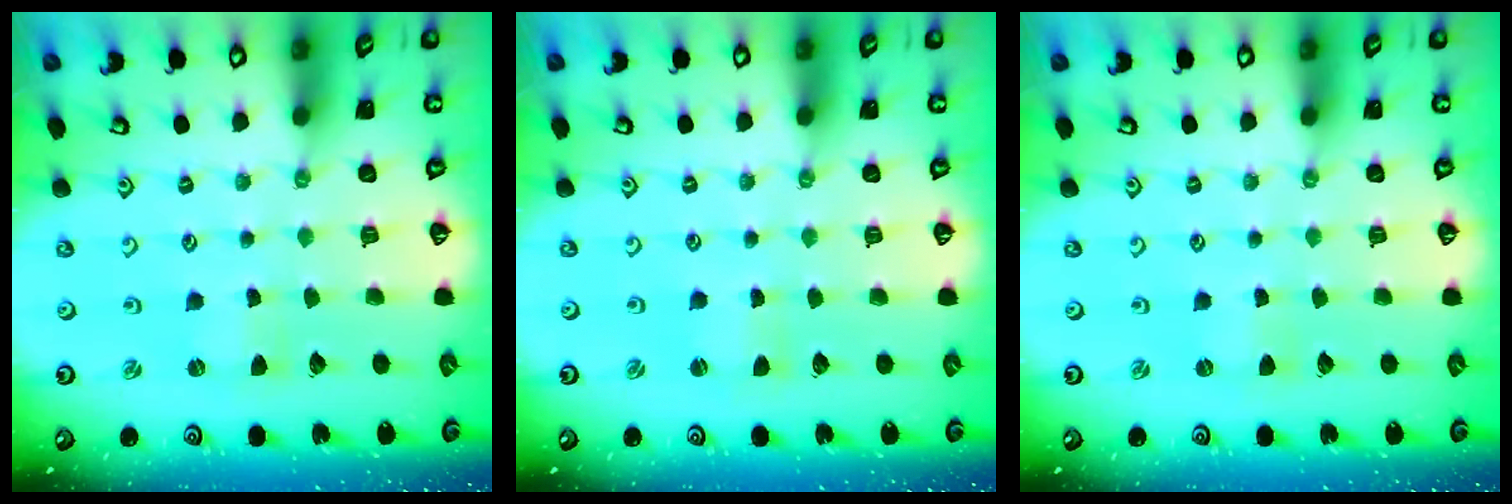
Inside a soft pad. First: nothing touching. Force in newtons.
{"total": 0.6, "press": 0.5, "slide": 0.2}
{"total": 0.0}